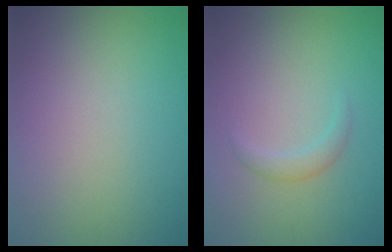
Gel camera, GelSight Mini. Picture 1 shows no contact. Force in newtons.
{"total": 1.4, "press": 1.4, "slide": 0.1}